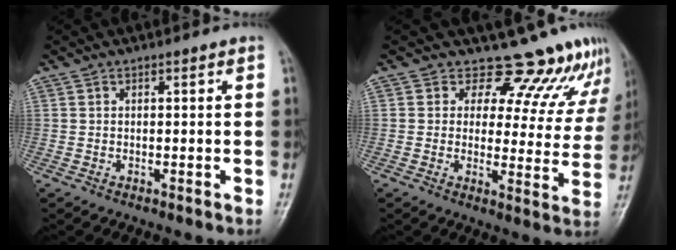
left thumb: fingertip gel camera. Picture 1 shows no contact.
{"total": 13.5, "force": [11.9, 5.8, 2.6], "torque": [0.022, -0.079, 0.120]}